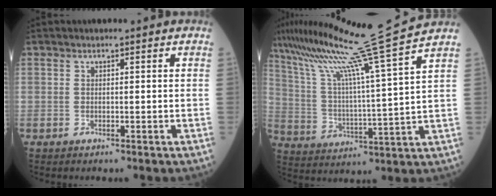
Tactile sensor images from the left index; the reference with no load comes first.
{"total": 19.4, "force": [15.9, -4.1, 10.4], "torque": [-0.182, -0.037, 0.254]}